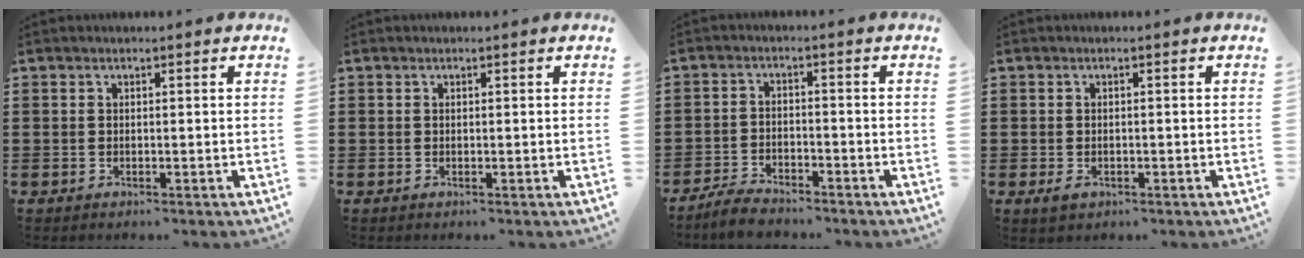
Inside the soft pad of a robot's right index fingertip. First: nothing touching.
{"total": 0.0}
{"total": 3.2, "force": [-3.2, 0.3, 0.5], "torque": [-0.021, 0.002, -0.067]}
{"total": 1.1, "force": [-0.6, 0.6, 0.7], "torque": [-0.015, -0.003, -0.011]}